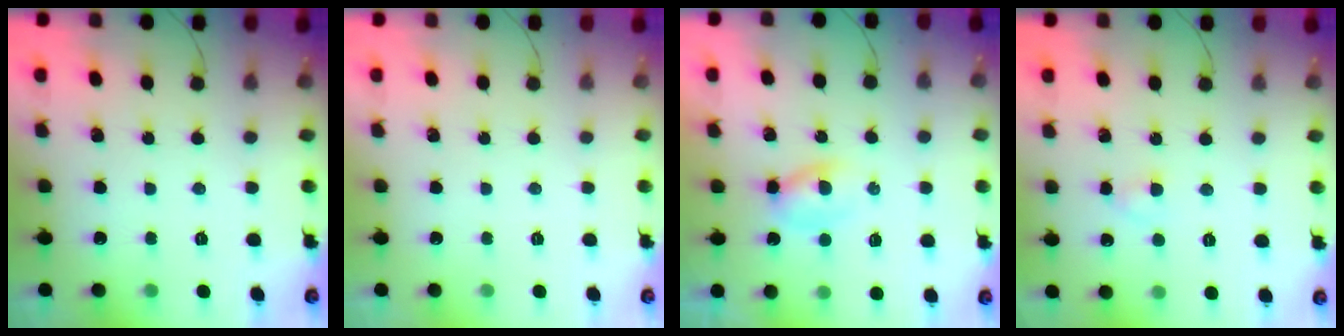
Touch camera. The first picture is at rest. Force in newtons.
{"total": 0.0}
{"total": 2.1, "press": 1.9, "slide": 0.9}
{"total": 2.0, "press": 1.7, "slide": 1.0}